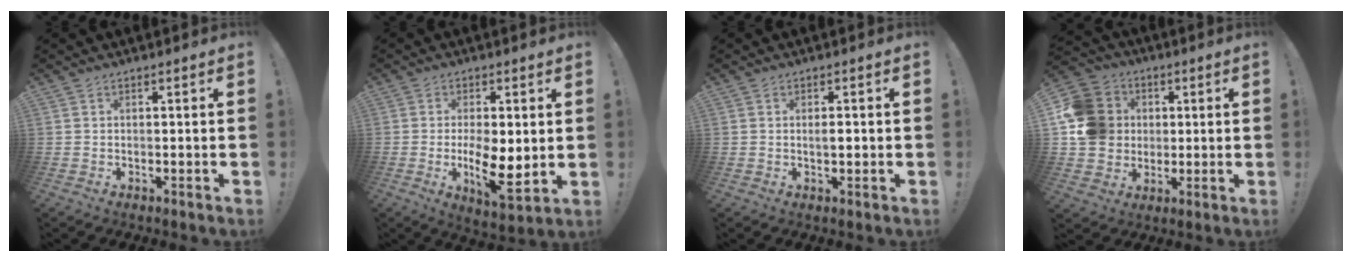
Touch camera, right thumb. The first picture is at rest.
{"total": 11.1, "force": [-1.0, 5.0, 9.8], "torque": [-0.158, -0.014, -0.014]}
{"total": 2.0, "force": [-0.1, 0.7, 1.8], "torque": [-0.023, -0.001, -0.007]}
{"total": 16.0, "force": [1.8, 14.4, 6.7], "torque": [-0.113, 0.006, 0.049]}